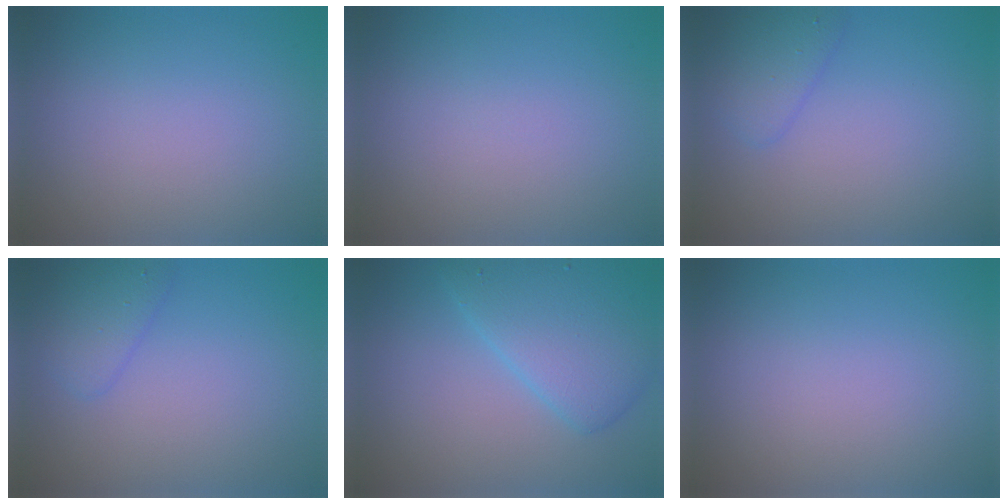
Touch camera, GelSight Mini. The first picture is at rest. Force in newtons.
{"total": 0.0}
{"total": 2.2, "press": 2.2, "slide": 0.1}
{"total": 2.2, "press": 2.2, "slide": 0.1}
{"total": 6.0, "press": 6.0, "slide": 0.2}
{"total": 0.0}